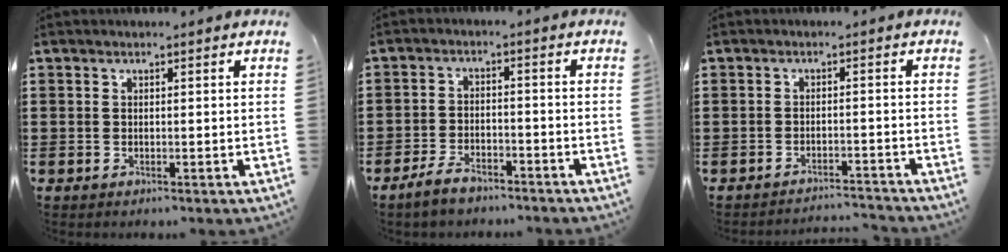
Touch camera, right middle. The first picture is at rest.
{"total": 4.1, "force": [-3.5, 1.4, 1.7], "torque": [-0.037, 0.008, -0.070]}
{"total": 2.6, "force": [-2.6, 0.0, -0.3], "torque": [-0.002, 0.001, -0.057]}